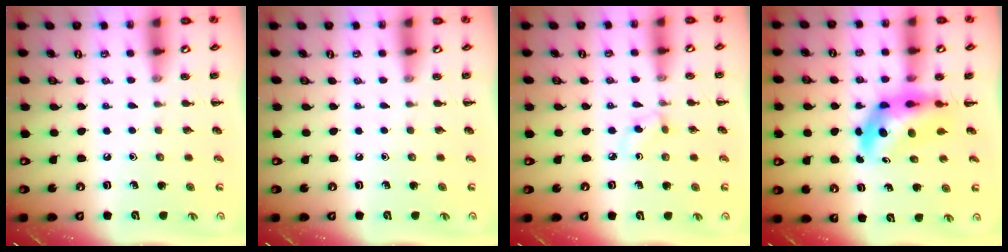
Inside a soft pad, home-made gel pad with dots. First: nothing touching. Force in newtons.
{"total": 0.0}
{"total": 2.7, "press": 2.5, "slide": 1.1}
{"total": 5.7, "press": 5.4, "slide": 1.9}